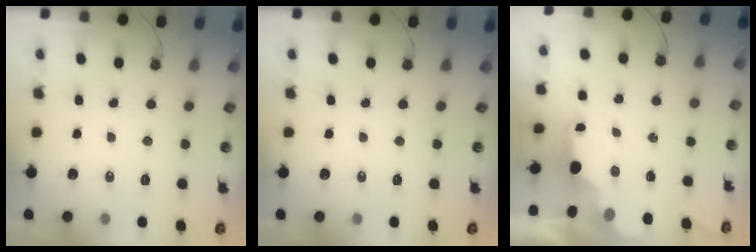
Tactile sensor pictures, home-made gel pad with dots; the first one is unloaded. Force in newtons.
{"total": 0.0}
{"total": 2.5, "press": 2.3, "slide": 0.8}